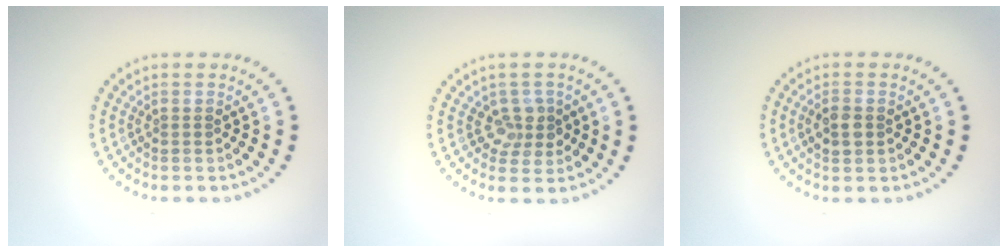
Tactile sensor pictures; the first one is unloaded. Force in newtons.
{"total": 2.3, "press": 2.0, "slide": 1.2}
{"total": 1.8, "press": 1.8, "slide": 0.1}